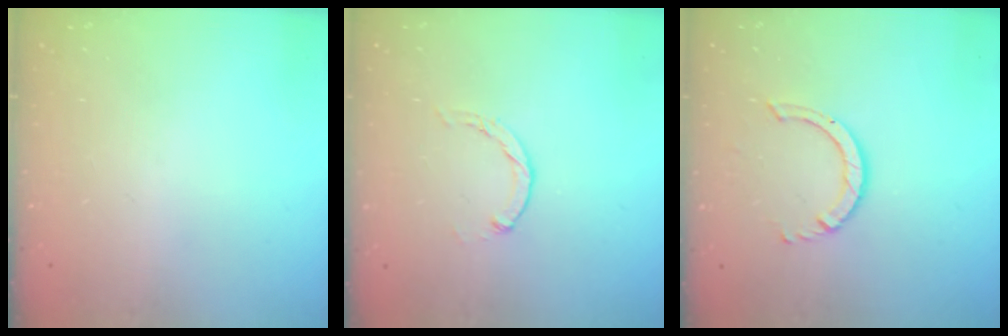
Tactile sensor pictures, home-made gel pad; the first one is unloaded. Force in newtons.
{"total": 0.0}
{"total": 3.3, "press": 3.2, "slide": 0.4}